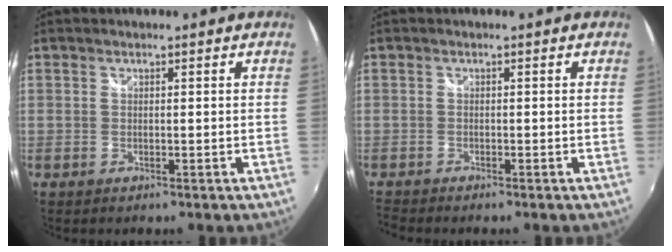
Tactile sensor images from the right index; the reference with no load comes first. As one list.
[{"total": 2.1, "force": [-2.0, 0.3, 0.1], "torque": [-0.014, -0.012, -0.047]}]